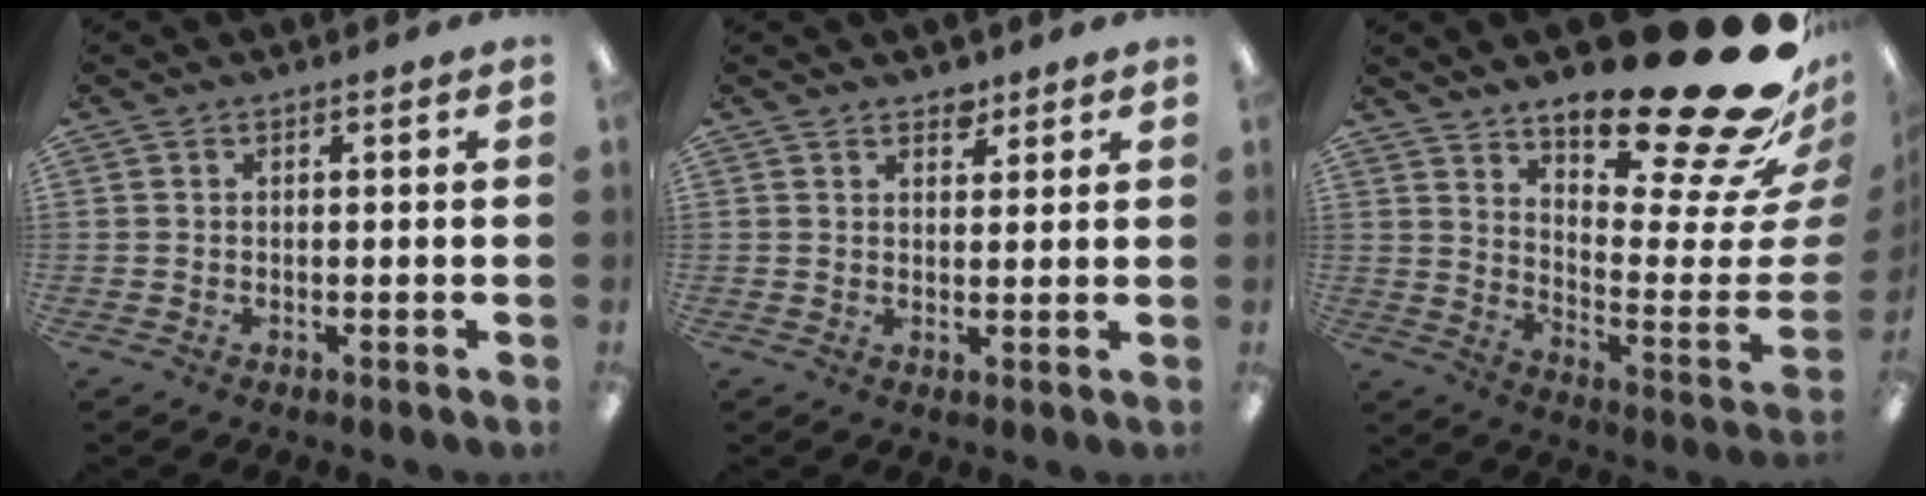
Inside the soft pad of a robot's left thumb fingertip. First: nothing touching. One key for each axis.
{"total": 3.1, "fx": 2.5, "fy": 1.6, "fz": 0.7, "tx": 0.008, "ty": -0.014, "tz": 0.043}
{"total": 26.3, "fx": 19.6, "fy": 6.5, "fz": 16.3, "tx": -0.171, "ty": -0.168, "tz": 0.322}